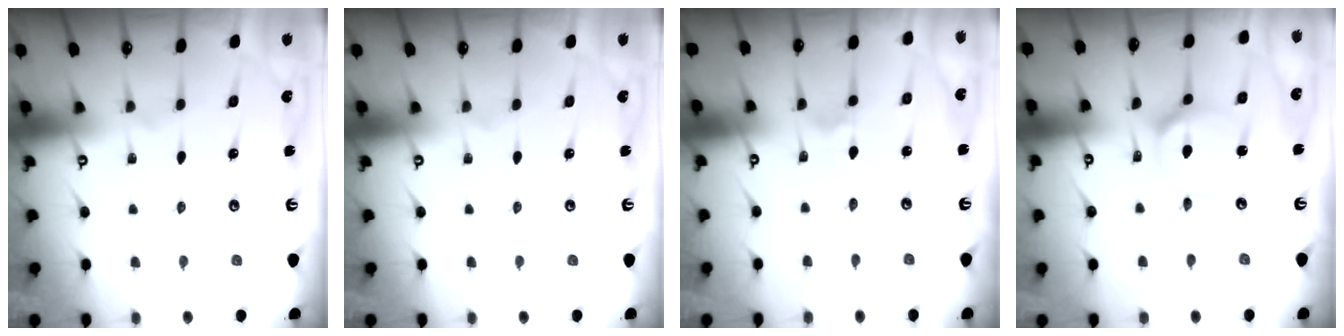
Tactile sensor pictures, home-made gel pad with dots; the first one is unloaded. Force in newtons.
{"total": 0.0}
{"total": 1.8, "press": 1.8, "slide": 0.4}
{"total": 9.4, "press": 9.4, "slide": 1.0}